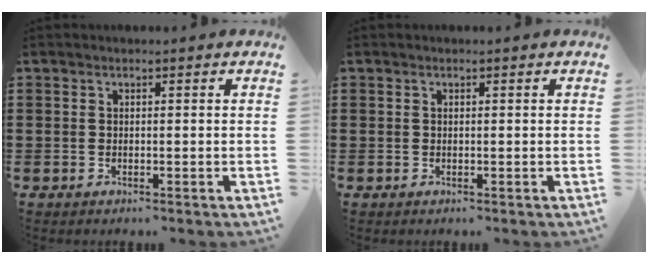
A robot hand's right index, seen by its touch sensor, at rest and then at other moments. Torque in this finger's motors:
{"motor_torque": [0.19, -0.09, 0.01, 0.01]}